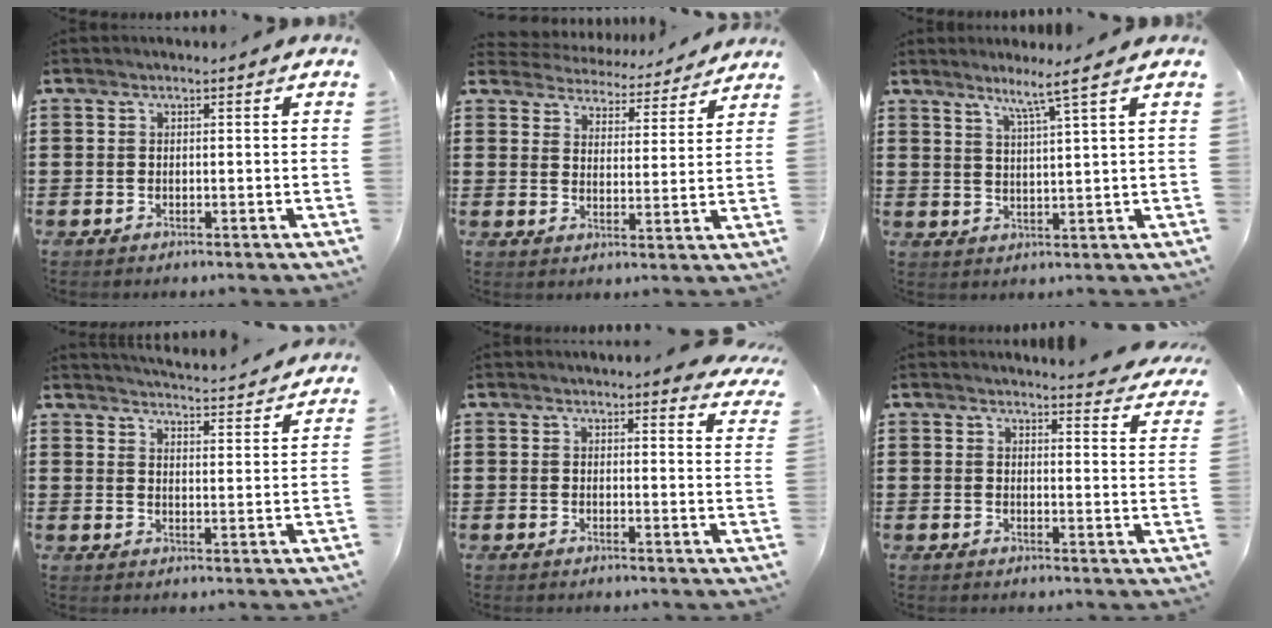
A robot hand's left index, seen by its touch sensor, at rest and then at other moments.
{"total": 4.5, "force": [4.5, 0.3, -0.3], "torque": [-0.014, -0.039, 0.074]}
{"total": 4.5, "force": [3.3, -1.1, 2.9], "torque": [-0.065, -0.012, 0.053]}
{"total": 4.0, "force": [3.9, -0.5, 0.2], "torque": [-0.015, -0.037, 0.063]}
{"total": 3.0, "force": [2.9, 0.0, 0.6], "torque": [-0.014, -0.013, 0.054]}
{"total": 3.6, "force": [3.6, -0.1, 0.7], "torque": [-0.011, -0.022, 0.061]}